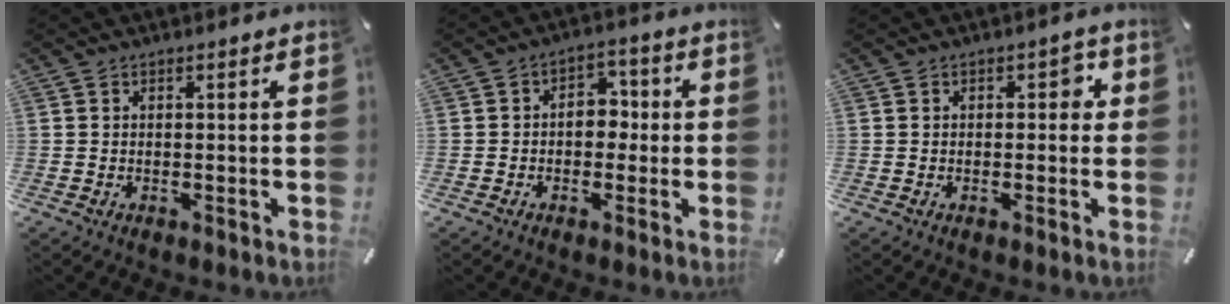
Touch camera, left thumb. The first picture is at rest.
{"total": 6.0, "force": [-0.7, 4.3, 4.1], "torque": [-0.054, 0.008, -0.019]}
{"total": 2.2, "force": [0.1, 1.5, 1.7], "torque": [-0.019, 0.006, -0.007]}